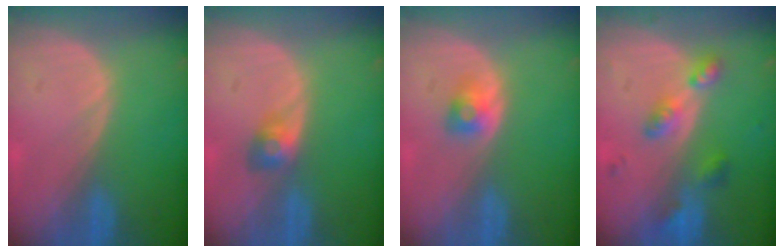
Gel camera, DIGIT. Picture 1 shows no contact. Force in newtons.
{"total": 3.0, "press": 2.6, "slide": 1.4}
{"total": 2.4, "press": 2.3, "slide": 0.8}
{"total": 5.3, "press": 5.2, "slide": 0.9}